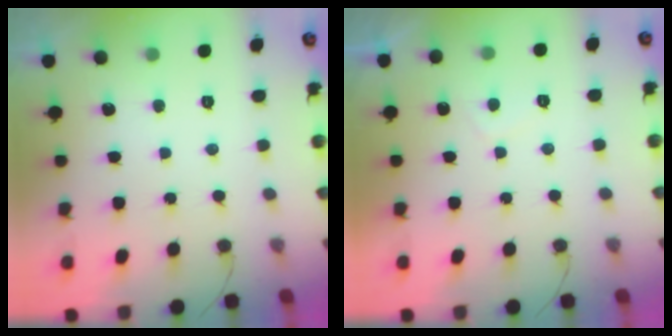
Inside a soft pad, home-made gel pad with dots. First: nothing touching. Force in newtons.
{"total": 1.5, "press": 1.3, "slide": 0.7}